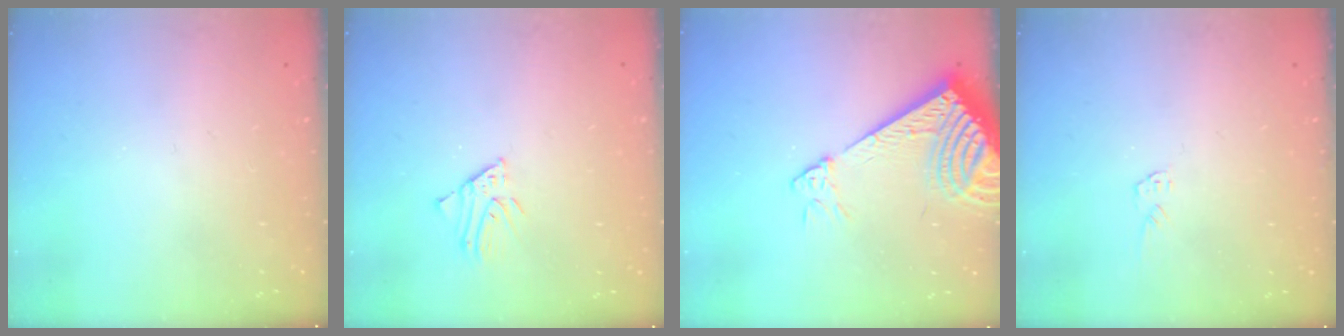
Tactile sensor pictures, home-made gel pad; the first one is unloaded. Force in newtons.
{"total": 2.5, "press": 2.5, "slide": 0.2}
{"total": 12.0, "press": 11.9, "slide": 1.8}
{"total": 3.2, "press": 3.2, "slide": 0.2}